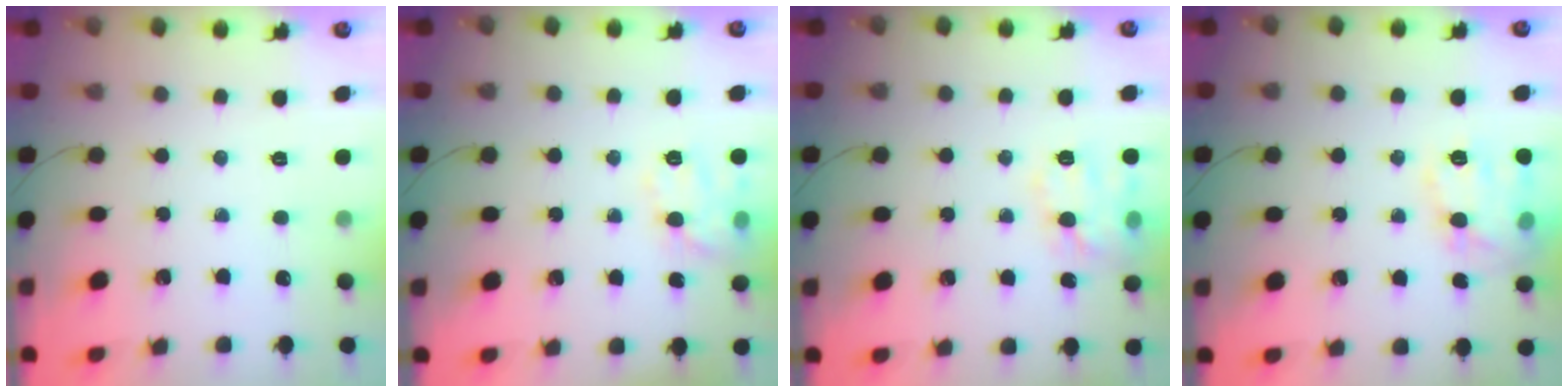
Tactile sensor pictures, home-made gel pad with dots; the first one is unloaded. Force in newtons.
{"total": 11.4, "press": 11.4, "slide": 0.5}
{"total": 13.2, "press": 13.2, "slide": 0.6}
{"total": 14.4, "press": 14.4, "slide": 0.4}